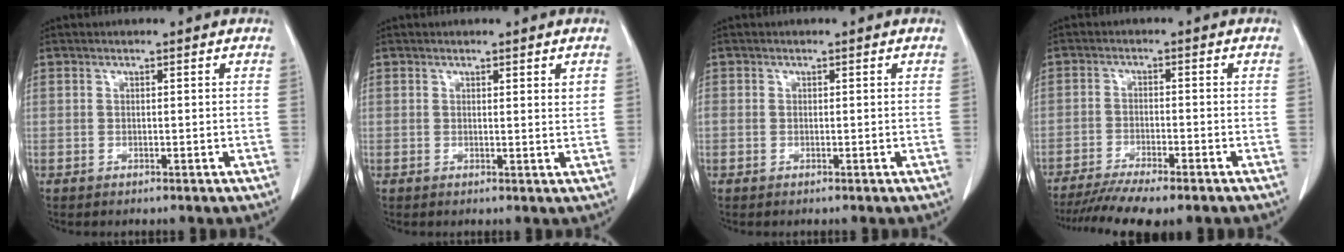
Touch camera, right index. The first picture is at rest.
{"total": 1.6, "force": [0.8, 0.1, 1.3], "torque": [-0.020, -0.005, 0.011]}
{"total": 0.5, "force": [0.0, 0.5, 0.2], "torque": [-0.005, 0.011, 0.003]}
{"total": 10.5, "force": [-8.6, 1.1, 5.9], "torque": [-0.087, -0.017, -0.135]}